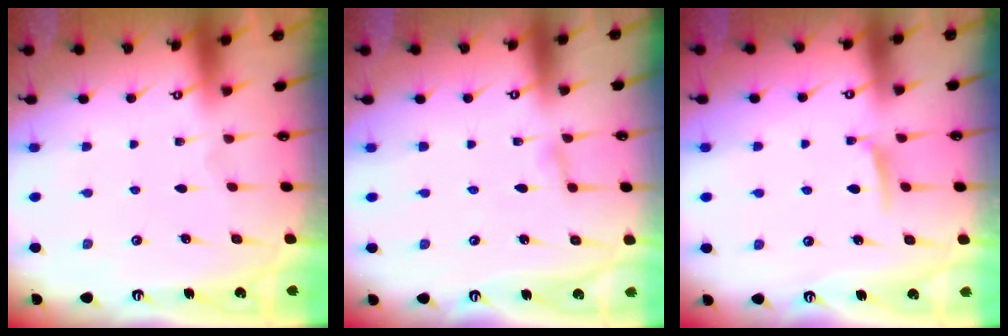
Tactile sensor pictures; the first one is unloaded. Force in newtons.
{"total": 2.8, "press": 2.8, "slide": 0.3}
{"total": 5.3, "press": 5.2, "slide": 0.9}